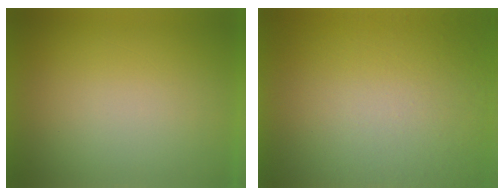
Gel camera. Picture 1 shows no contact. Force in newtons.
{"total": 8.4}